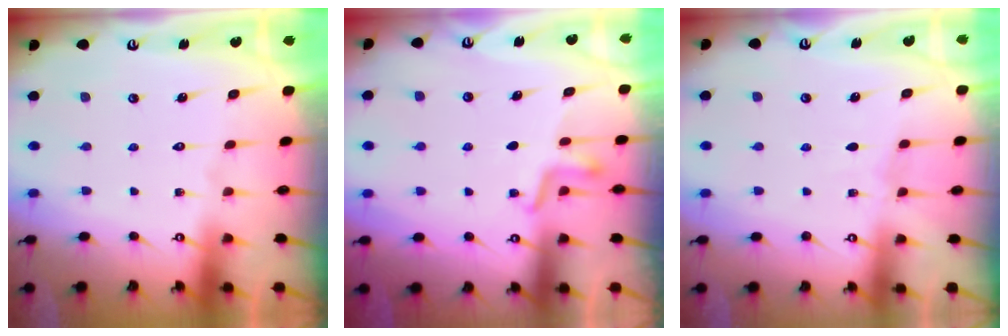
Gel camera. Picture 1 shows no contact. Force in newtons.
{"total": 3.3, "press": 3.3, "slide": 0.6}
{"total": 2.1, "press": 2.1, "slide": 0.3}